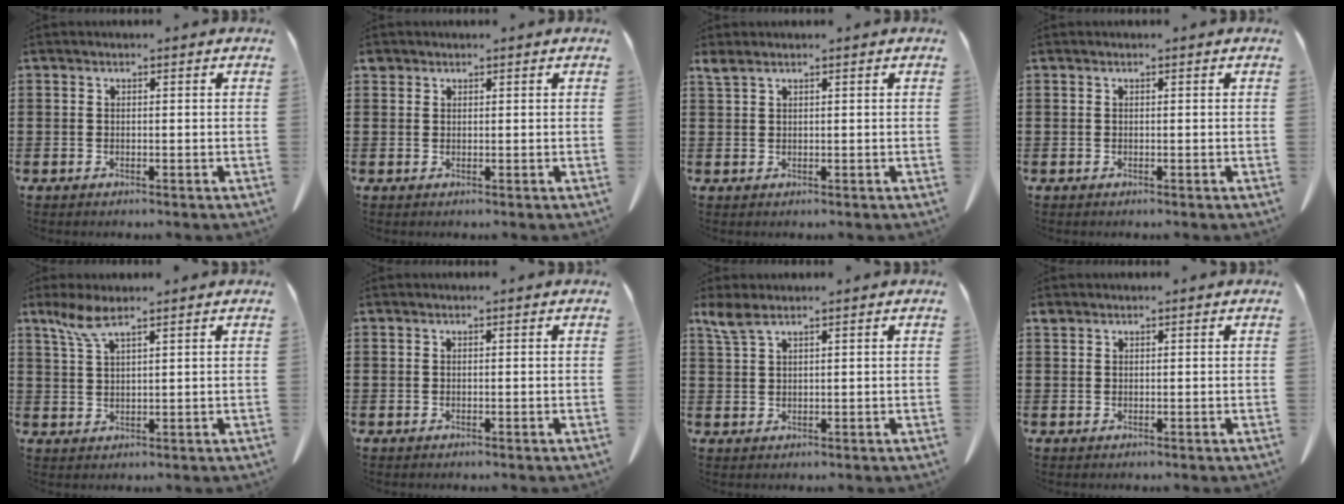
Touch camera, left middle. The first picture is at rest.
{"total": 1.3, "force": [1.0, 0.8, 0.3], "torque": [-0.010, 0.003, 0.020]}
{"total": 1.5, "force": [1.1, 0.4, 1.0], "torque": [-0.024, 0.001, 0.020]}
{"total": 0.0}
{"total": 4.8, "force": [3.1, 1.0, 3.5], "torque": [-0.086, 0.001, 0.055]}
{"total": 0.0}
{"total": 3.4, "force": [2.2, 0.9, 2.4], "torque": [-0.054, 0.001, 0.041]}
{"total": 0.8, "force": [0.6, 0.4, 0.1], "torque": [-0.006, 0.003, 0.012]}